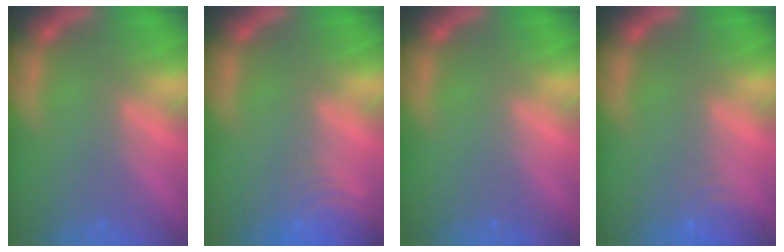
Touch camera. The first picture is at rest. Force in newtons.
{"total": 6.0}
{"total": 0.0}
{"total": 3.0}